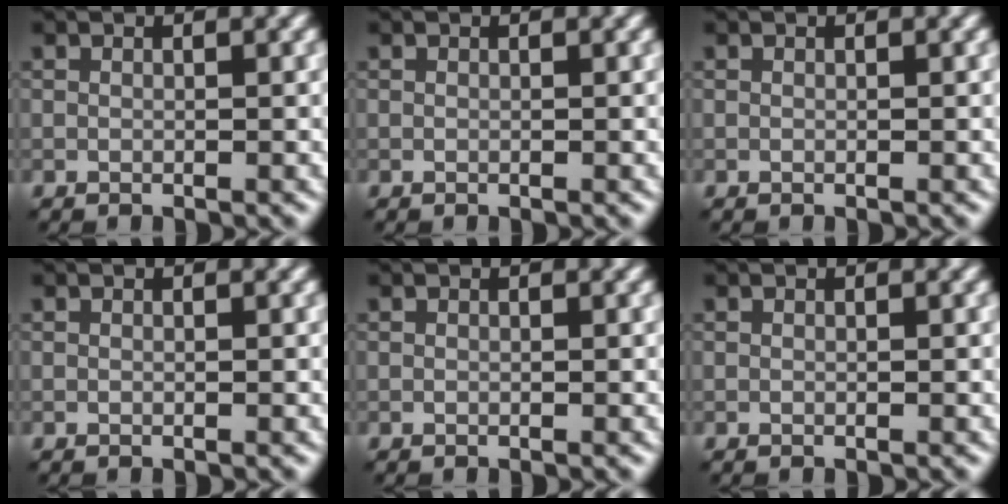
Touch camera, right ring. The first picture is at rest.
{"total": 0.0}
{"total": 0.0}
{"total": 0.0}
{"total": 0.0}
{"total": 0.0}